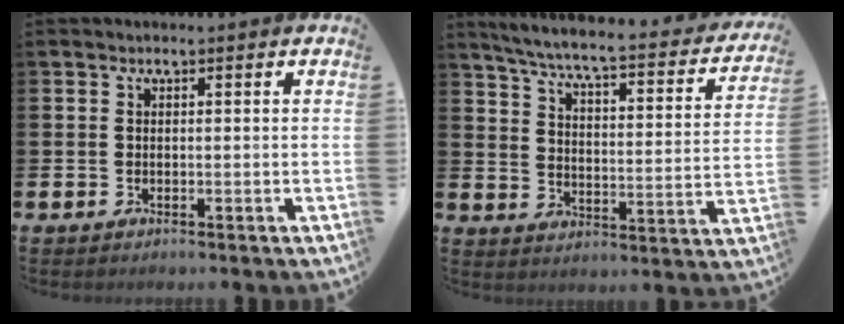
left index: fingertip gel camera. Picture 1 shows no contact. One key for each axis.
{"total": 5.5, "fx": 4.8, "fy": 0.6, "fz": 2.7, "tx": -0.076, "ty": -0.042, "tz": 0.071}